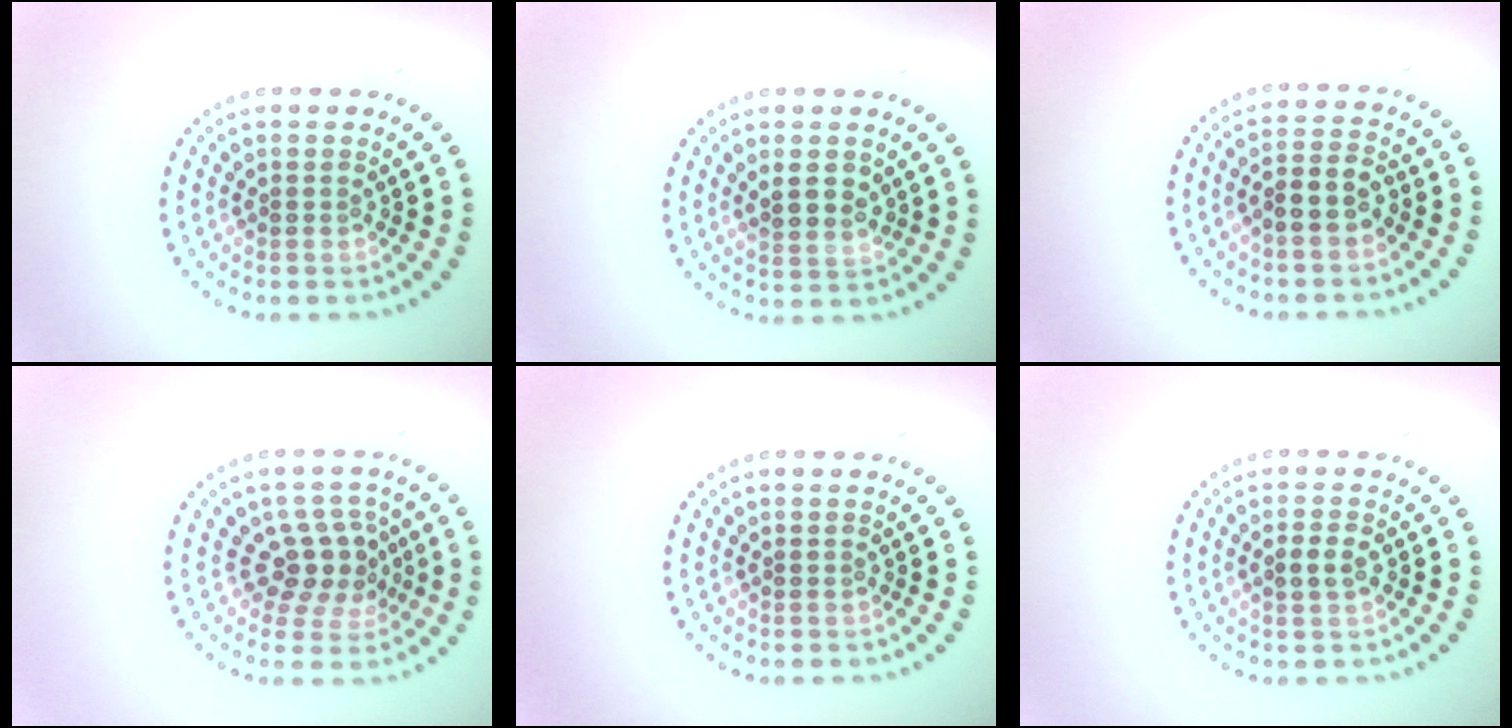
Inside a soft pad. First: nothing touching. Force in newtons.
{"total": 2.5, "press": 2.4, "slide": 0.8}
{"total": 2.7, "press": 2.5, "slide": 1.2}
{"total": 3.5, "press": 3.0, "slide": 1.8}
{"total": 0.0}
{"total": 1.9, "press": 1.9, "slide": 0.1}